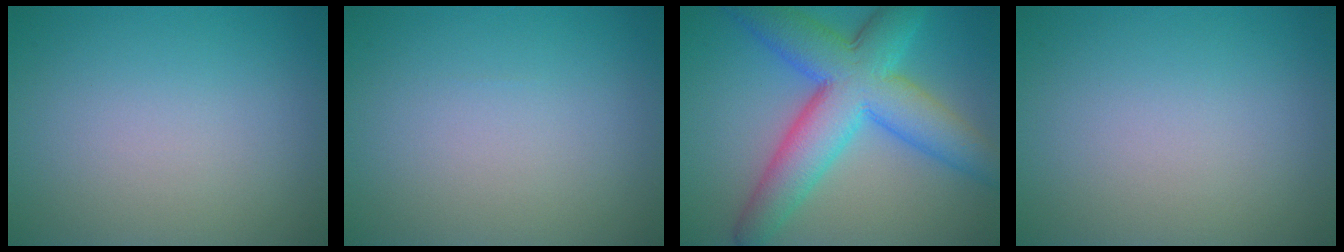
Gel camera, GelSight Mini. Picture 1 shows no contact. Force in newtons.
{"total": 0.0}
{"total": 10.0, "press": 10.0, "slide": 0.3}
{"total": 0.0}